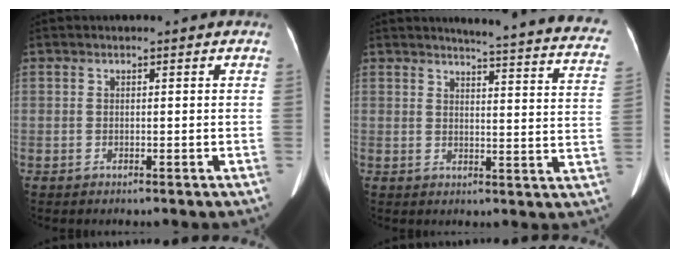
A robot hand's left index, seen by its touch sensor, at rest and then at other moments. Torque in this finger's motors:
{"motor_torque": [0.30, -0.65, 0.01, 0.05]}